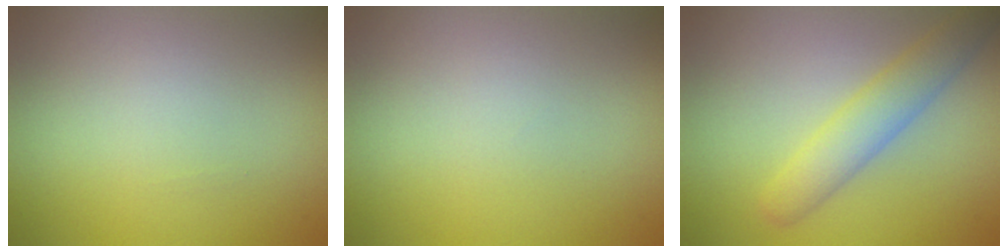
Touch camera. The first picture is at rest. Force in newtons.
{"total": 0.0}
{"total": 3.9, "press": 3.9, "slide": 0.2}